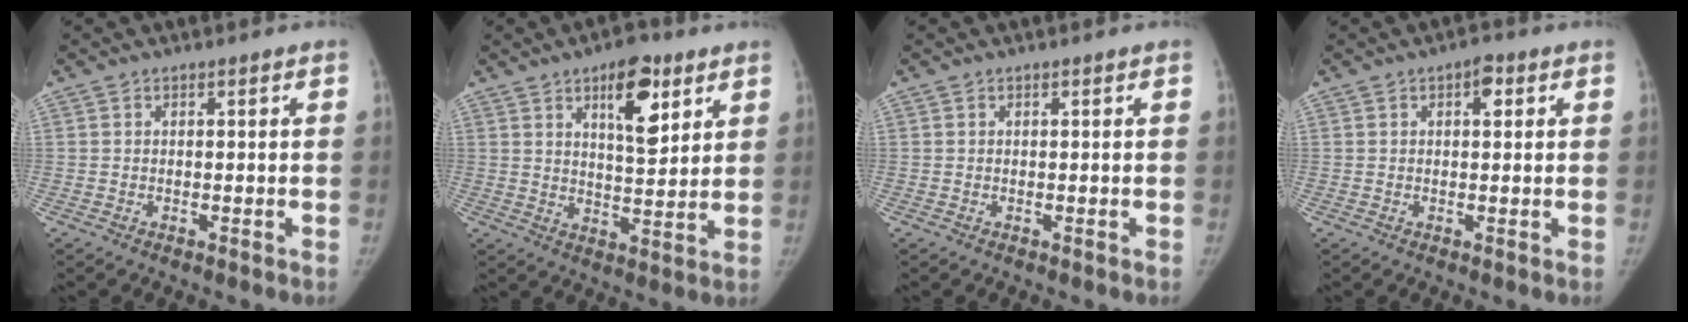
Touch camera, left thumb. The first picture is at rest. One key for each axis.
{"total": 10.7, "fx": 5.5, "fy": 4.6, "fz": 8.0, "tx": -0.096, "ty": -0.030, "tz": 0.086}
{"total": 0.0}
{"total": 3.0, "fx": 1.1, "fy": 1.5, "fz": 2.3, "tx": -0.023, "ty": 0.001, "tz": 0.011}